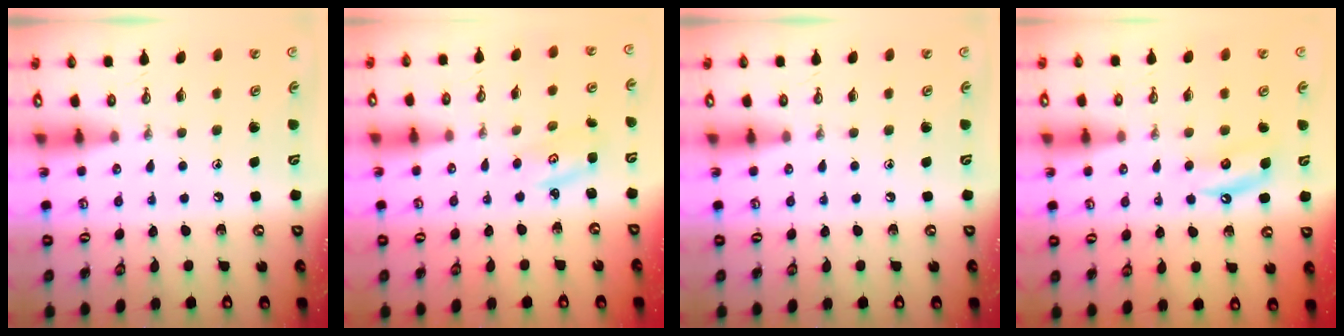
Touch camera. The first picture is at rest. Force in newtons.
{"total": 2.7, "press": 2.7, "slide": 0.4}
{"total": 0.0}
{"total": 5.0, "press": 5.0, "slide": 0.5}